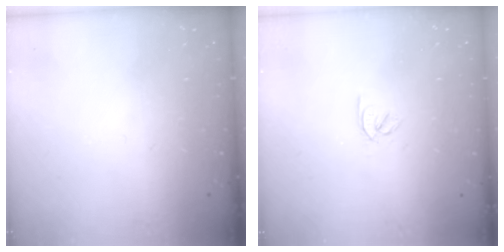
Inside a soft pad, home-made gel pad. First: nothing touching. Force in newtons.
{"total": 2.5, "press": 2.4, "slide": 0.7}